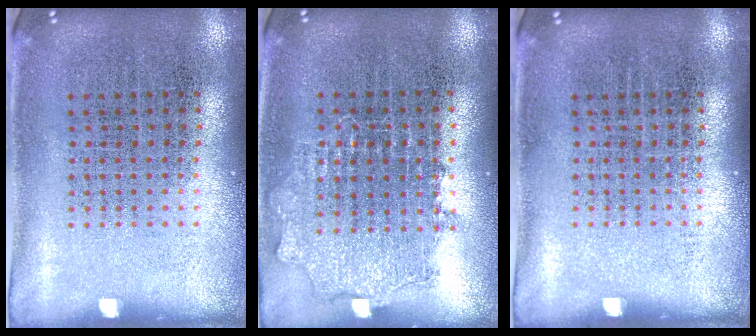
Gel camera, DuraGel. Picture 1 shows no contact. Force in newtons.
{"total": 0.9, "press": 0.9, "slide": 0.2}
{"total": 0.0}